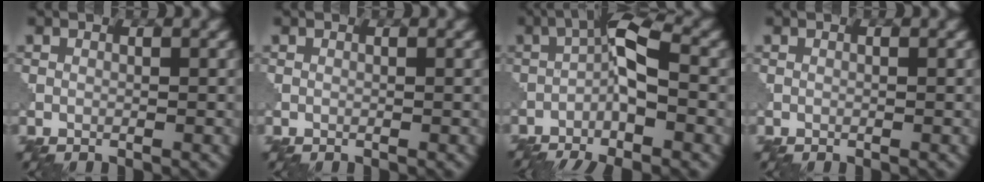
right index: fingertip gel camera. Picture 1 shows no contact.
{"total": 0.0}
{"total": 8.5, "force": [-3.1, 2.5, 7.5], "torque": [-0.124, 0.006, -0.062]}
{"total": 0.0}